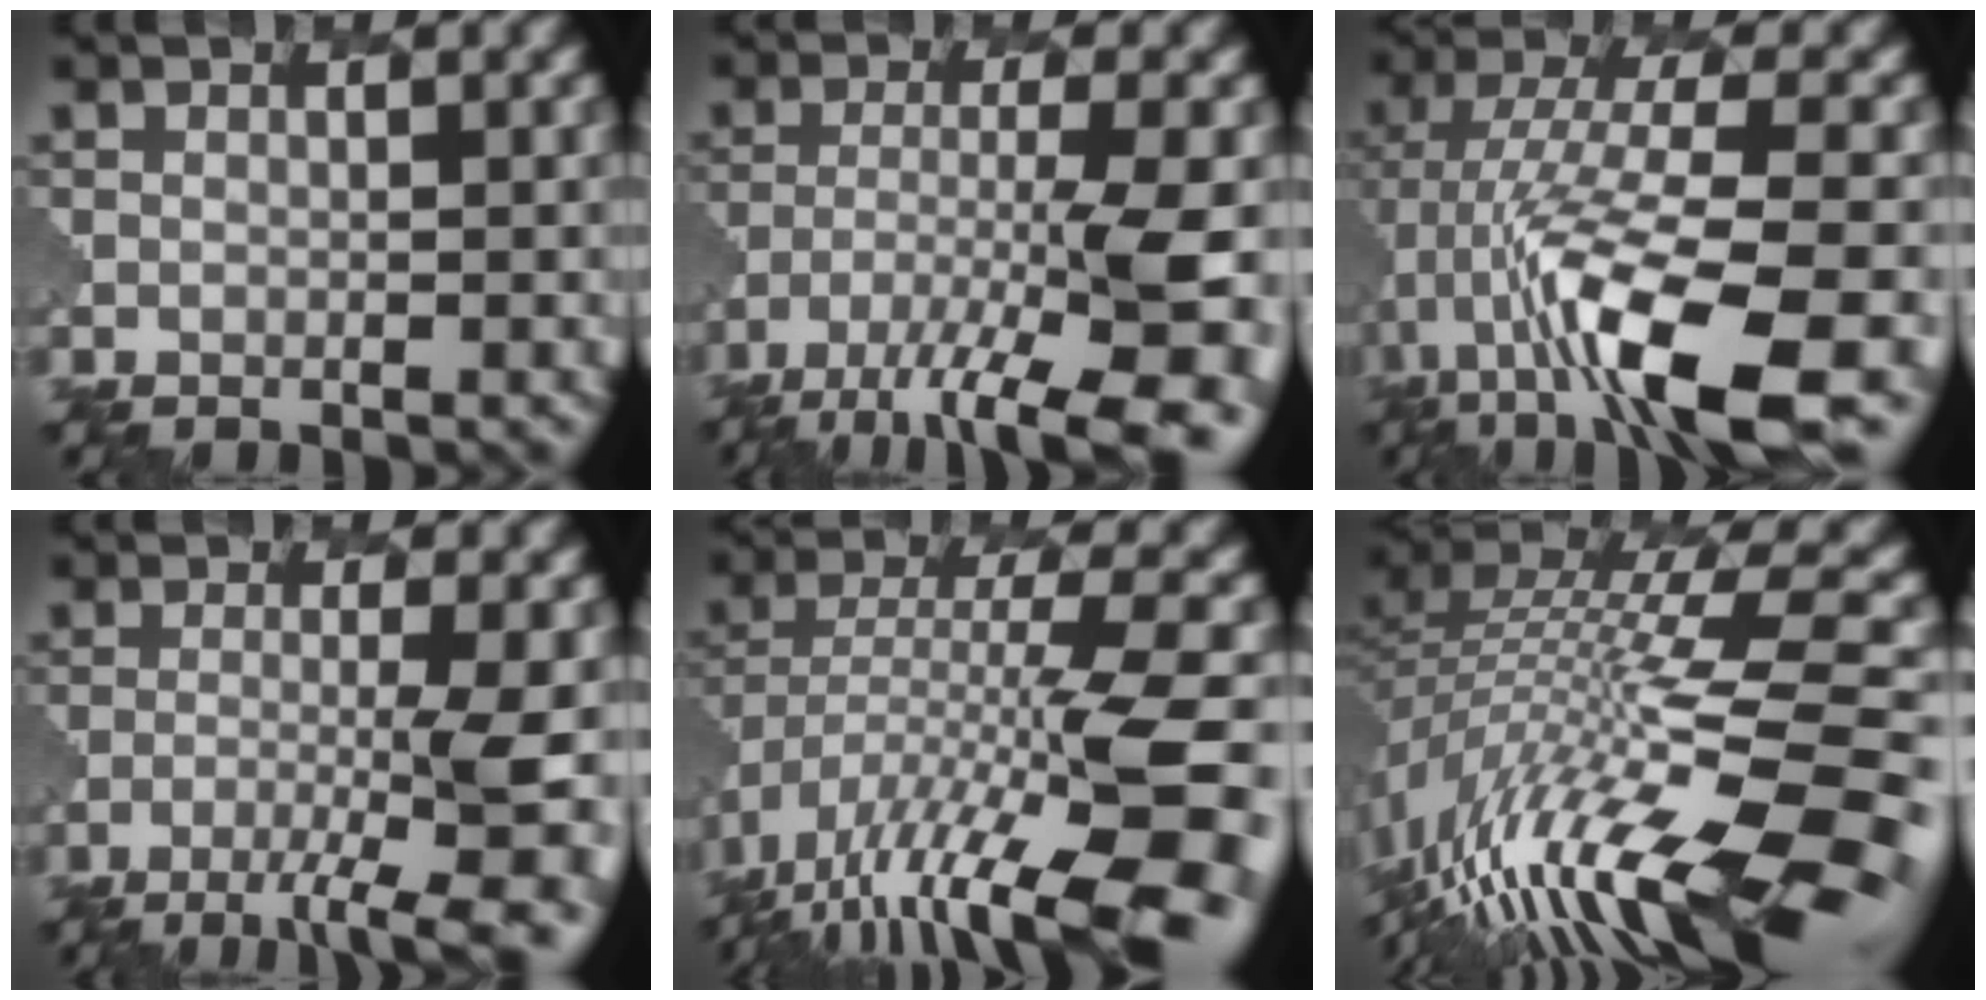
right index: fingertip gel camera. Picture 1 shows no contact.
{"total": 11.5, "force": [-7.1, 2.7, 8.6], "torque": [-0.167, -0.019, -0.106]}
{"total": 11.6, "force": [-4.2, 3.3, 10.3], "torque": [-0.191, 0.006, -0.074]}
{"total": 7.0, "force": [-3.6, 1.2, 5.8], "torque": [-0.088, -0.005, -0.063]}
{"total": 14.3, "force": [-7.5, 4.2, 11.4], "torque": [-0.217, 0.006, -0.121]}
{"total": 14.8, "force": [-6.3, 3.7, 12.9], "torque": [-0.252, 0.032, -0.116]}